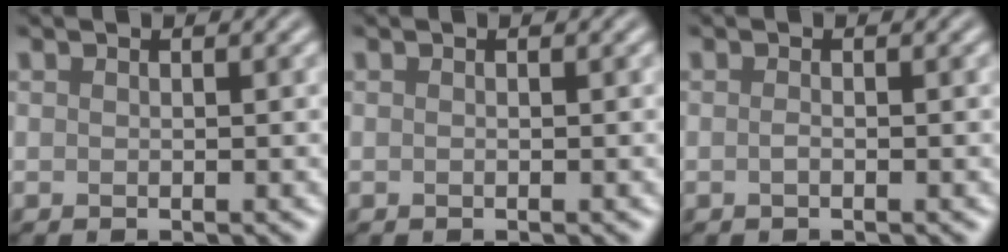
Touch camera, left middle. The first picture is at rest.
{"total": 0.0}
{"total": 0.5, "force": [-0.3, 0.2, 0.4], "torque": [-0.011, 0.000, -0.005]}